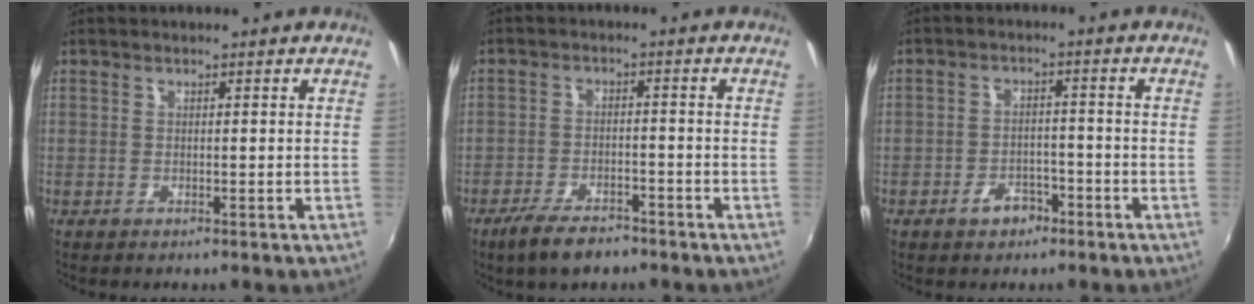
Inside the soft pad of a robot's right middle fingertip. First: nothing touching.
{"total": 7.7, "force": [-5.1, 3.9, 4.4], "torque": [-0.101, -0.001, -0.076]}
{"total": 4.3, "force": [-2.9, 2.6, 1.8], "torque": [-0.040, 0.009, -0.037]}